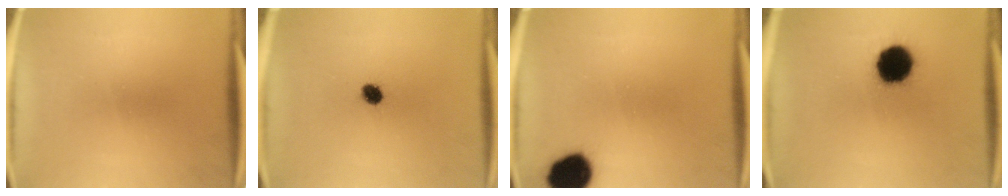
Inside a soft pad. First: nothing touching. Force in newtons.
{"total": 3.5}
{"total": 12.4}
{"total": 14.5}